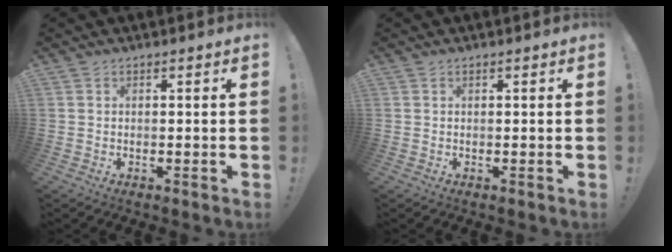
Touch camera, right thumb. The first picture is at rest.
{"total": 0.0}